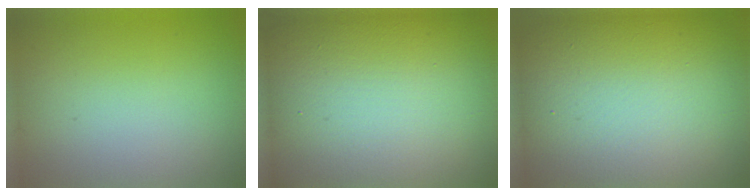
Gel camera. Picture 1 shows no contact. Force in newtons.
{"total": 25.5, "press": 25.5, "slide": 1.0}
{"total": 19.6, "press": 19.5, "slide": 1.6}